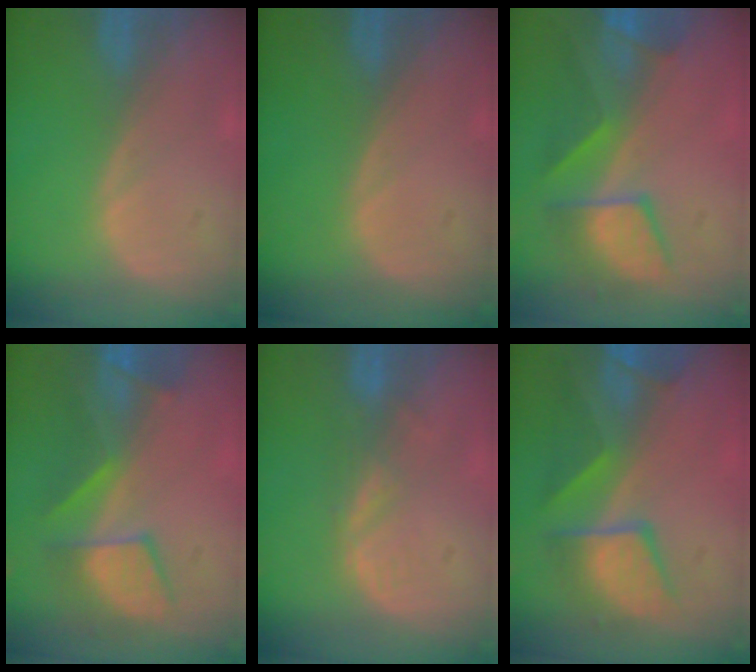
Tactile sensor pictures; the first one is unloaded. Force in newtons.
{"total": 0.0}
{"total": 7.9, "press": 7.8, "slide": 1.4}
{"total": 7.9, "press": 7.8, "slide": 1.2}
{"total": 2.8, "press": 2.2, "slide": 1.7}
{"total": 9.7, "press": 8.6, "slide": 4.6}